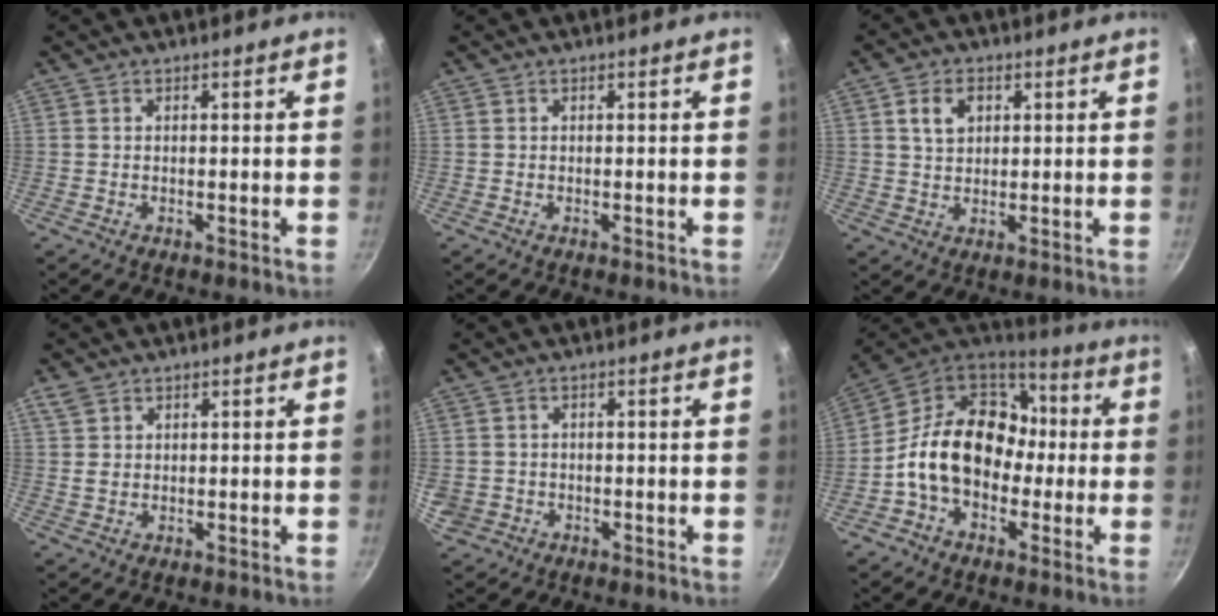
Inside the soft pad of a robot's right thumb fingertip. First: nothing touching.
{"total": 0.0}
{"total": 5.2, "force": [1.8, 3.6, 3.2], "torque": [-0.044, -0.003, 0.033]}
{"total": 3.2, "force": [1.6, 2.4, 1.4], "torque": [-0.020, -0.002, 0.033]}
{"total": 4.2, "force": [-0.8, 3.8, 1.6], "torque": [-0.038, 0.006, -0.006]}
{"total": 20.0, "force": [-1.4, 15.0, 13.2], "torque": [-0.186, 0.057, -0.034]}